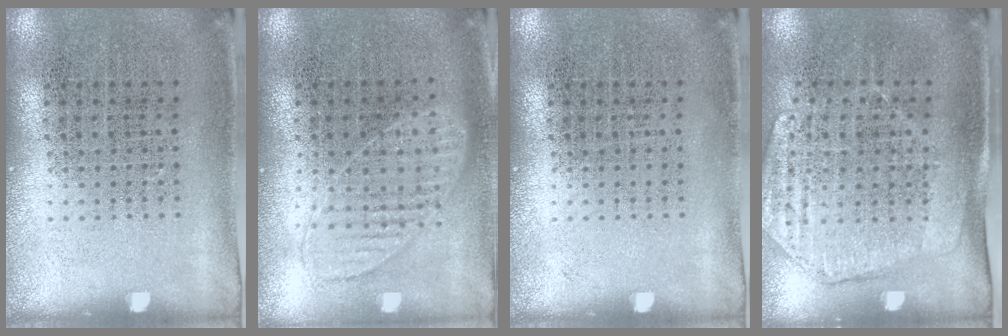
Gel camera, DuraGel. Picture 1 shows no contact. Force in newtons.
{"total": 0.9, "press": 0.9, "slide": 0.2}
{"total": 0.0}
{"total": 1.7, "press": 1.4, "slide": 0.9}